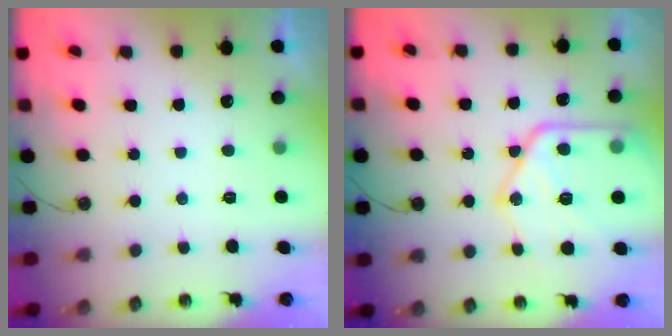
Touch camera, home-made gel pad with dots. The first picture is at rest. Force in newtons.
{"total": 20.7, "press": 20.6, "slide": 2.2}